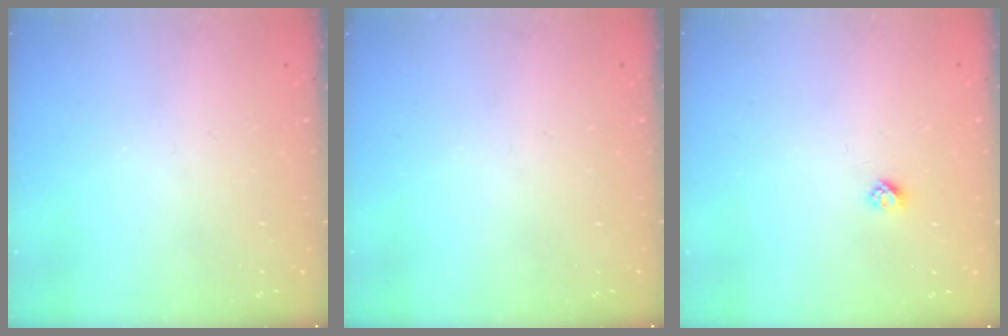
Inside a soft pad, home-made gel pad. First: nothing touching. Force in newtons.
{"total": 0.0}
{"total": 2.7, "press": 2.6, "slide": 0.3}